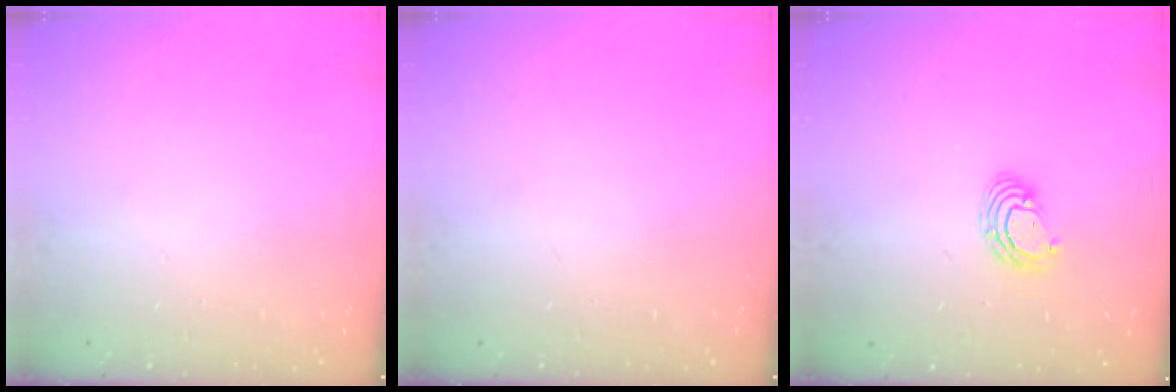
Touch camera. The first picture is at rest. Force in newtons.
{"total": 0.0}
{"total": 5.6, "press": 5.6, "slide": 0.3}